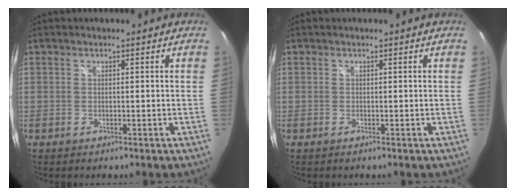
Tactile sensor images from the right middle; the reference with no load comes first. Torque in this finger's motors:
{"motor_torque": [0.00, -0.01, 0.00, 0.00]}